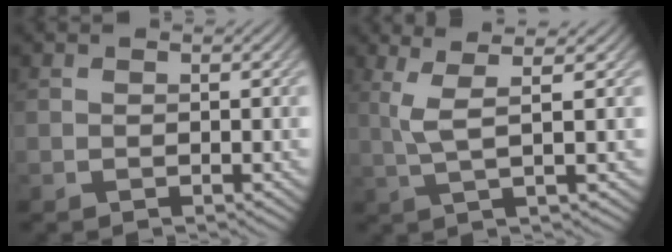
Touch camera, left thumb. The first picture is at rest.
{"total": 4.2, "force": [1.4, 0.6, 4.0], "torque": [-0.084, 0.006, 0.030]}